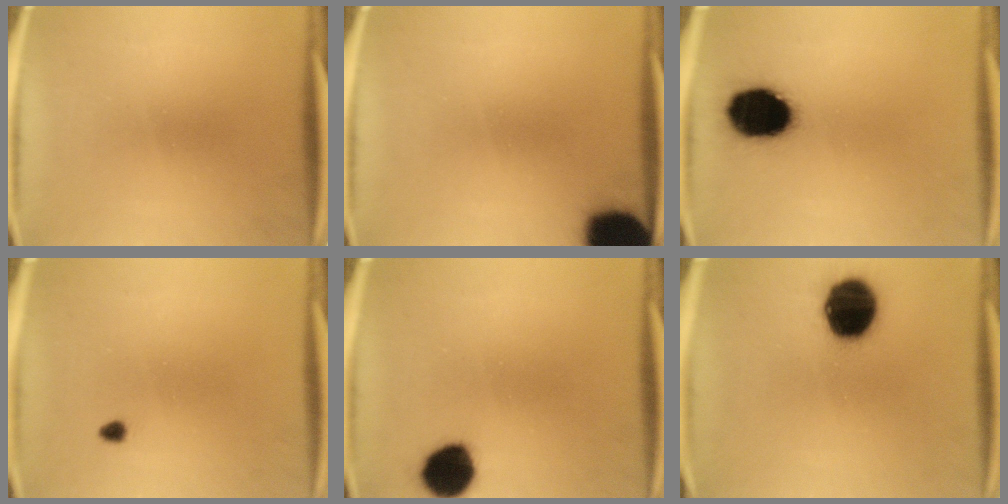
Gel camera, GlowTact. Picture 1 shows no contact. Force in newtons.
{"total": 17.6}
{"total": 15.9}
{"total": 1.0}
{"total": 9.5}
{"total": 16.5}